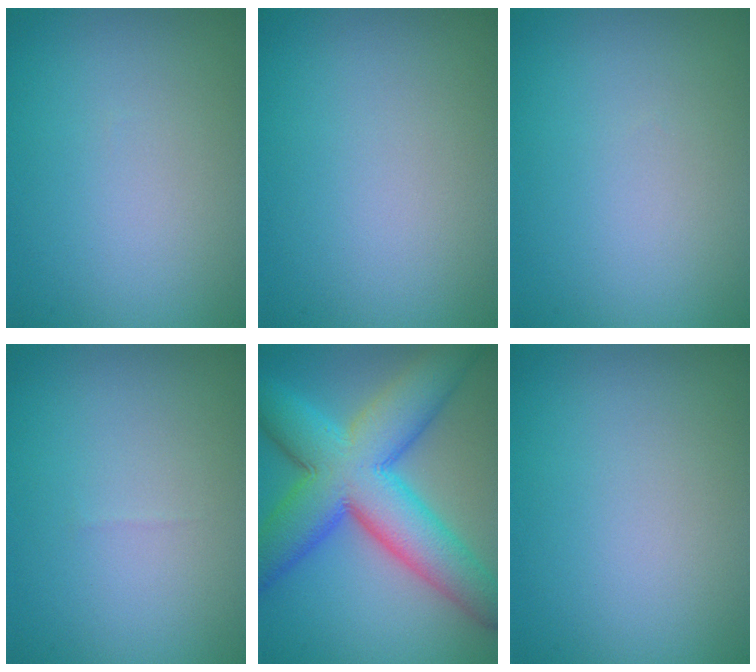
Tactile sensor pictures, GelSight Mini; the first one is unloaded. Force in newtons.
{"total": 0.0}
{"total": 0.0}
{"total": 0.0}
{"total": 11.3, "press": 11.3, "slide": 0.2}
{"total": 0.0}